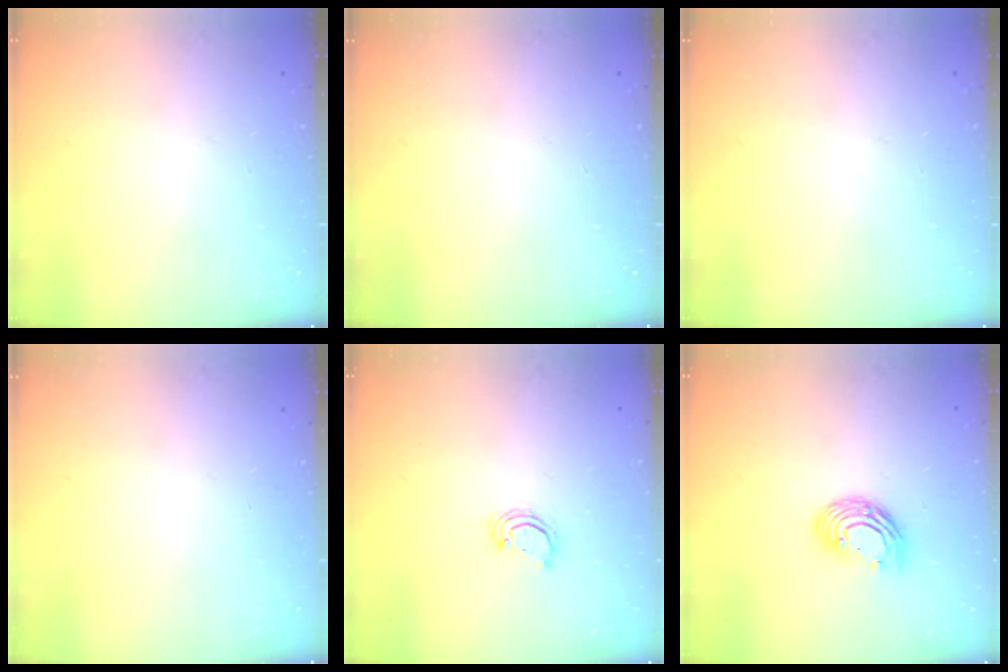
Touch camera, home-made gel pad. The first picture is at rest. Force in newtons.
{"total": 0.0}
{"total": 0.0}
{"total": 0.0}
{"total": 2.2, "press": 2.2, "slide": 0.2}
{"total": 9.8, "press": 9.8, "slide": 0.6}